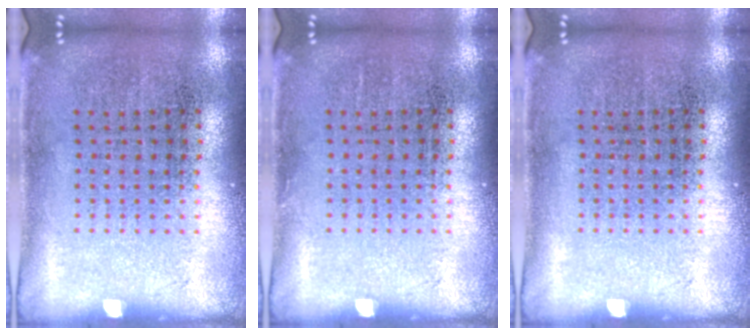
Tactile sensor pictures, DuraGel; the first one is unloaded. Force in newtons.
{"total": 0.0}
{"total": 0.0}